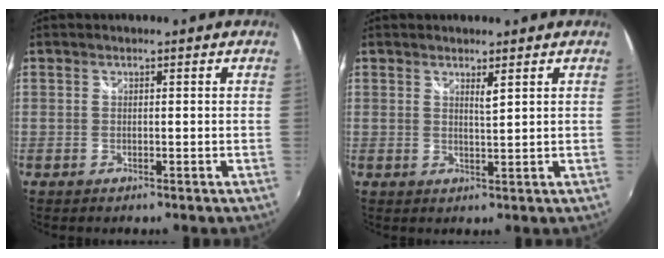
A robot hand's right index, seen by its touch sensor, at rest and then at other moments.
{"total": 1.8, "force": [1.1, -0.1, 1.4], "torque": [-0.024, -0.002, 0.016]}